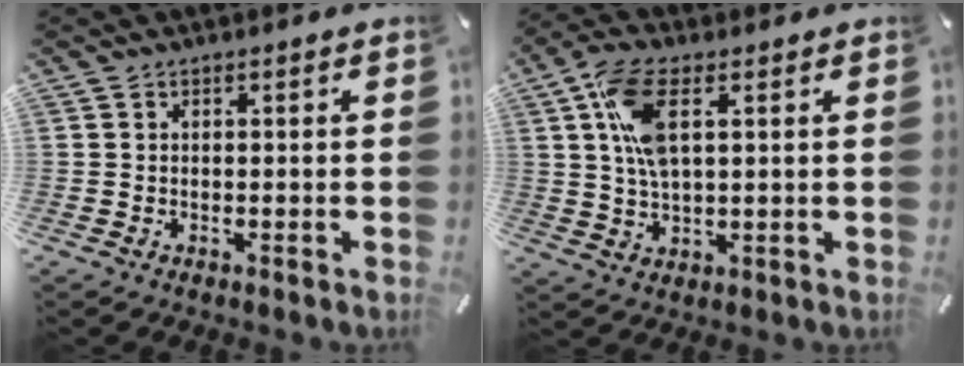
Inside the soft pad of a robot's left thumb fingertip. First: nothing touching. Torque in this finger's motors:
{"motor_torque": [1.60, 1.65, 1.39, -0.75, 0.51]}